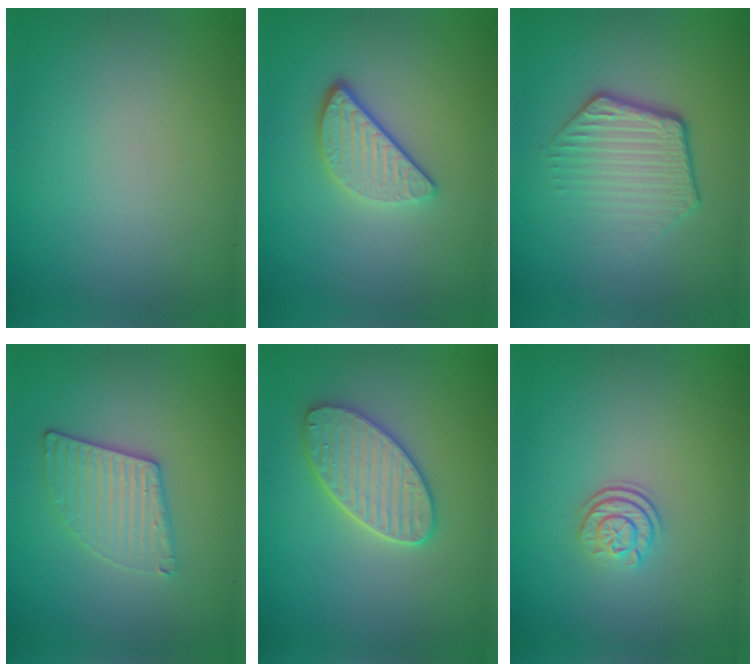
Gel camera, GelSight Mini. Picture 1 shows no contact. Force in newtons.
{"total": 3.3, "press": 2.7, "slide": 1.9}
{"total": 4.2, "press": 3.1, "slide": 2.8}
{"total": 3.3, "press": 3.1, "slide": 1.0}
{"total": 4.2, "press": 3.9, "slide": 1.5}
{"total": 2.3, "press": 1.7, "slide": 1.6}